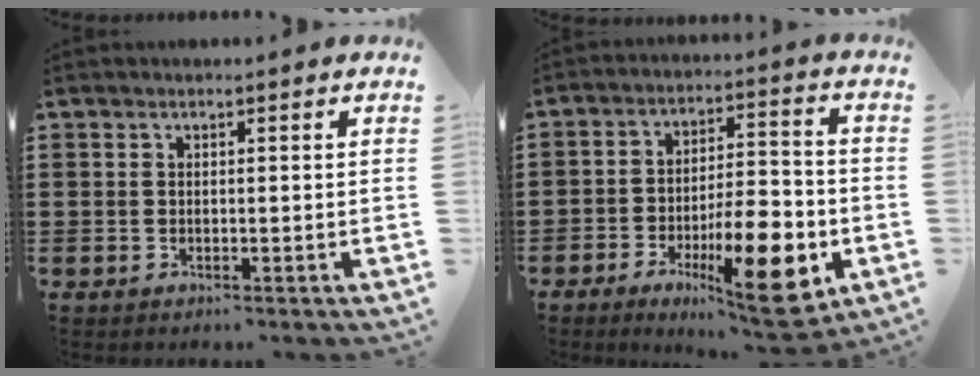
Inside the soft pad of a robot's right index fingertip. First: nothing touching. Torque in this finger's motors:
{"motor_torque": [1.54, -0.31, 0.62, 0.14]}